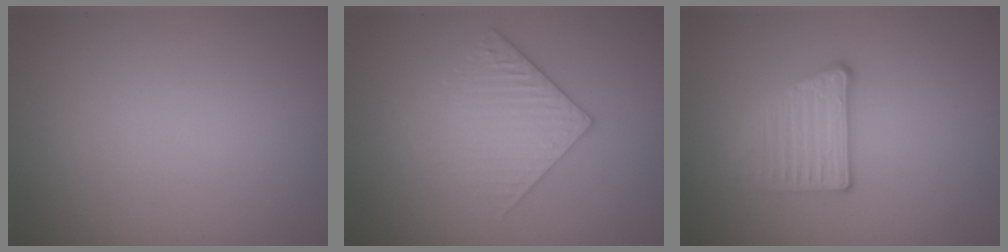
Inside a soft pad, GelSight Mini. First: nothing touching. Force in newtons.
{"total": 3.0, "press": 2.7, "slide": 1.3}
{"total": 2.8, "press": 2.3, "slide": 1.5}